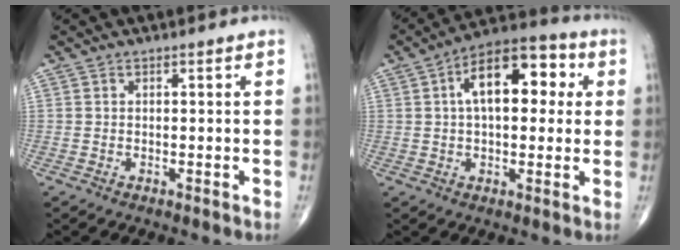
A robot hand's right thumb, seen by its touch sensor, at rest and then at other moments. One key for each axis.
{"total": 15.0, "fx": 3.4, "fy": 7.9, "fz": 12.2, "tx": -0.163, "ty": 0.025, "tz": 0.043}